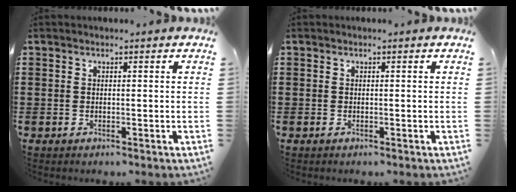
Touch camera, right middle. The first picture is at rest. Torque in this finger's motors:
{"motor_torque": [-2.14, 0.00, 0.00, -0.01]}